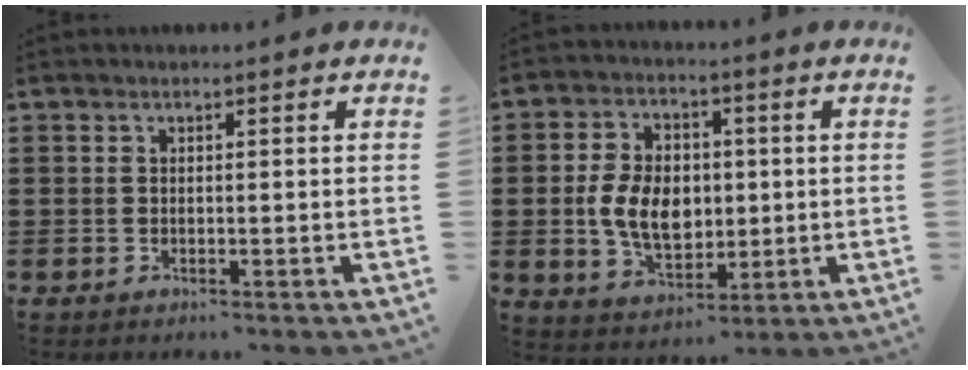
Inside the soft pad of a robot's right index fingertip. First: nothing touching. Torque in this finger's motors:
{"motor_torque": [2.02, -0.12, 0.44, 0.21]}